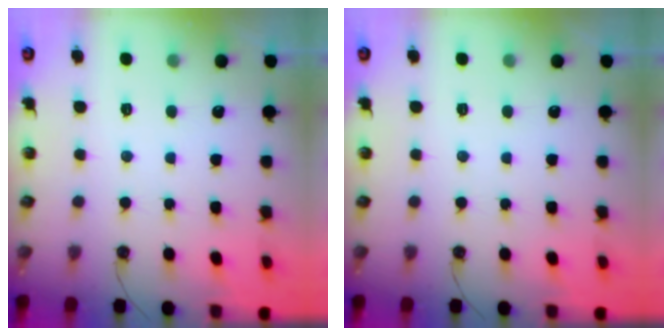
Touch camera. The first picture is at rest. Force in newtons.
{"total": 0.0}